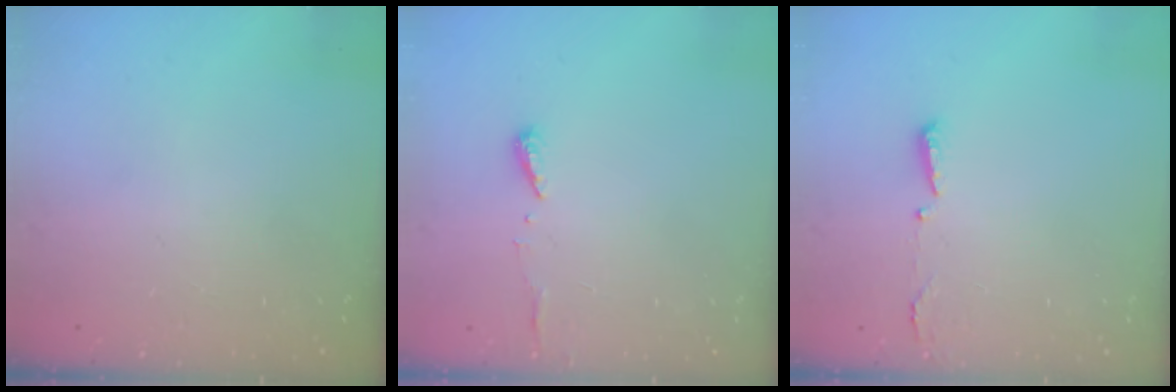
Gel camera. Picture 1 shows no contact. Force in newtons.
{"total": 6.3, "press": 6.3, "slide": 0.5}
{"total": 2.9, "press": 2.8, "slide": 0.6}